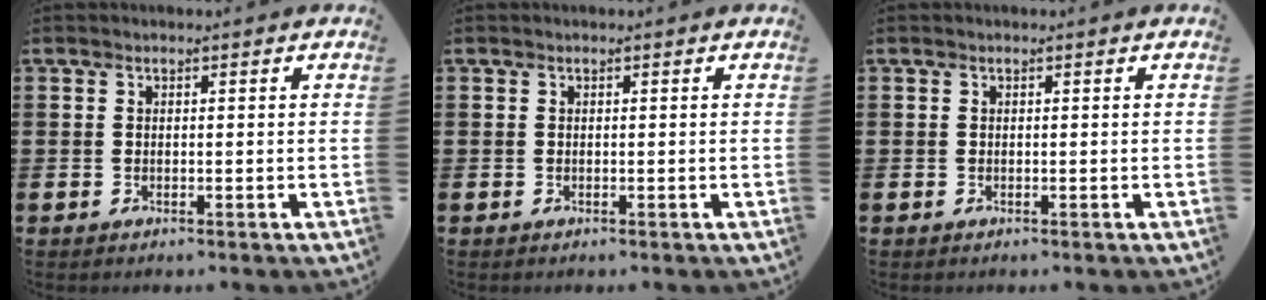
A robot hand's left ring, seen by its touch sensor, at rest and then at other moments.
{"total": 0.0}
{"total": 0.0}